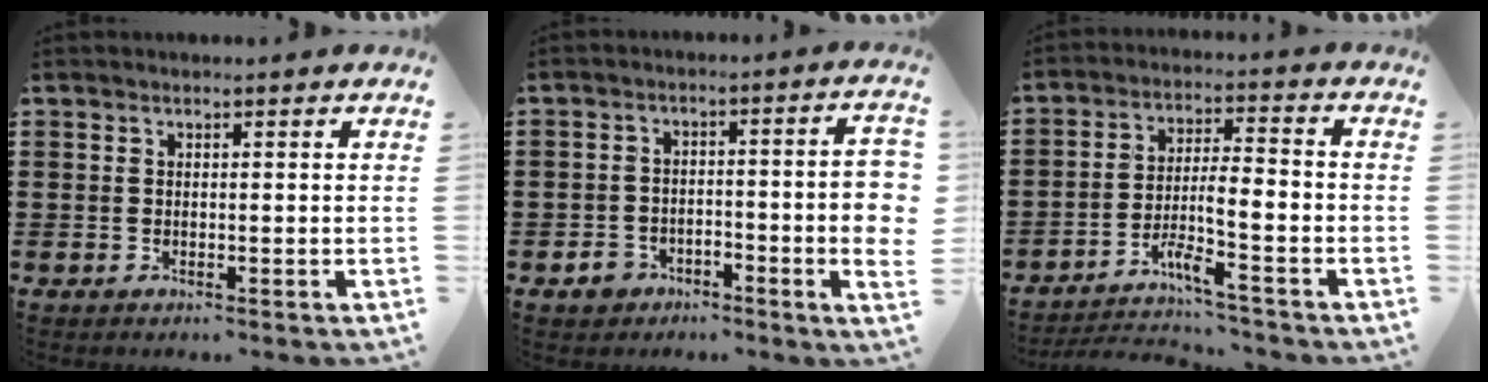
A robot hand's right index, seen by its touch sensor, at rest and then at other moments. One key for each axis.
{"total": 5.6, "fx": -2.2, "fy": 2.0, "fz": 4.7, "tx": -0.076, "ty": 0.010, "tz": -0.039}
{"total": 6.3, "fx": -4.3, "fy": 1.0, "fz": 4.5, "tx": -0.083, "ty": -0.008, "tz": -0.084}